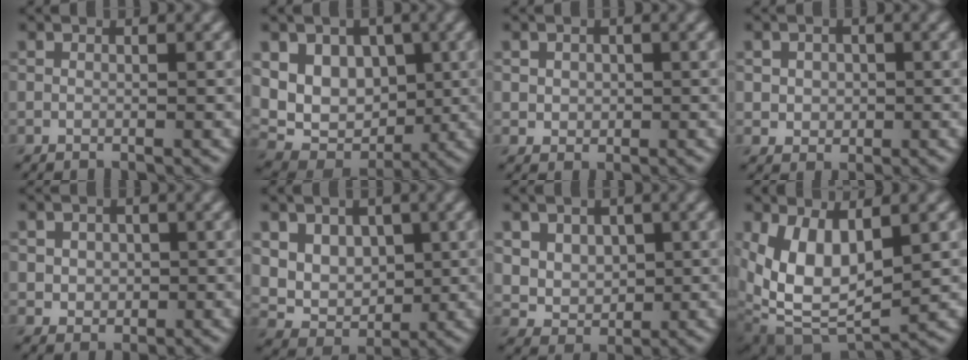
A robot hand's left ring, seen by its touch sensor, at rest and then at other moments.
{"total": 7.7, "force": [1.9, 5.9, 4.6], "torque": [-0.074, -0.001, 0.026]}
{"total": 1.3, "force": [0.2, 1.1, 0.5], "torque": [-0.006, -0.003, 0.006]}
{"total": 1.9, "force": [0.2, 1.6, 0.9], "torque": [-0.013, 0.001, 0.001]}
{"total": 2.2, "force": [0.2, 1.9, 1.1], "torque": [-0.020, 0.004, 0.000]}
{"total": 5.8, "force": [1.8, 4.6, 3.1], "torque": [-0.055, -0.003, 0.044]}
{"total": 4.6, "force": [1.6, 3.7, 2.2], "torque": [-0.051, 0.001, 0.039]}
{"total": 7.0, "force": [1.0, 3.6, 5.9], "torque": [-0.124, -0.016, 0.025]}